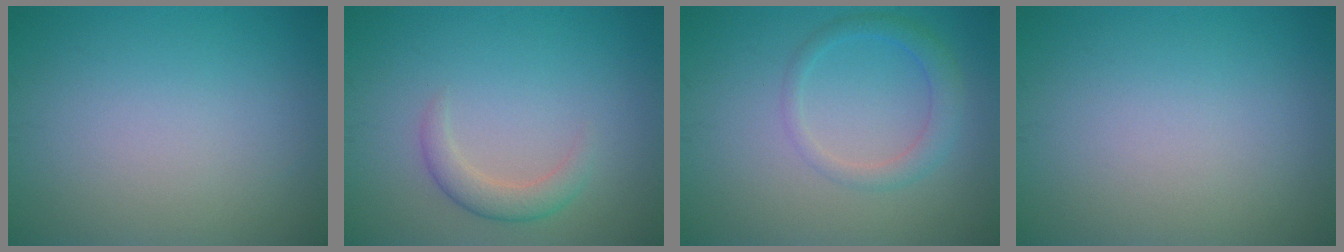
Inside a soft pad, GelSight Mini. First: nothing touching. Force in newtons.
{"total": 2.3, "press": 2.3, "slide": 0.1}
{"total": 2.3, "press": 2.3, "slide": 0.1}
{"total": 0.0}